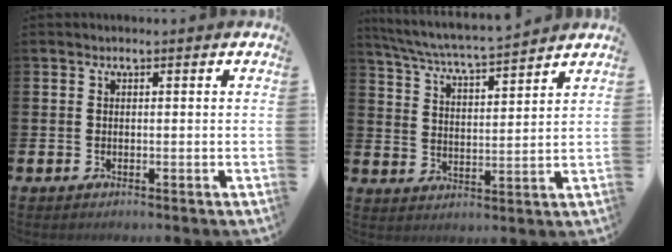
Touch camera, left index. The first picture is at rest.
{"total": 5.8, "force": [5.7, -0.1, 1.4], "torque": [-0.055, -0.041, 0.097]}